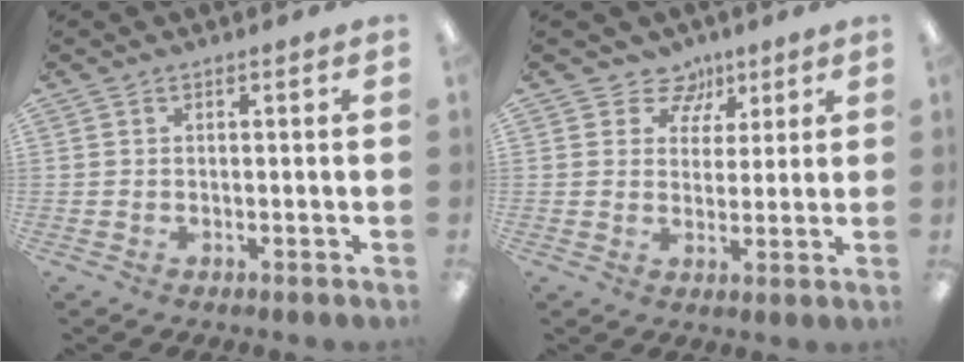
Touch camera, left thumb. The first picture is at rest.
{"total": 7.5, "force": [4.2, 6.0, 1.7], "torque": [-0.019, -0.023, 0.077]}